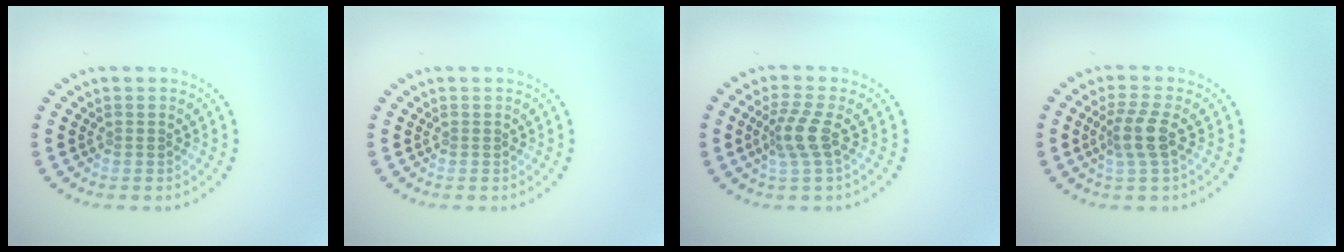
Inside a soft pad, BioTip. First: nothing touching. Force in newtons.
{"total": 0.0}
{"total": 2.9, "press": 2.2, "slide": 1.9}
{"total": 2.8, "press": 2.2, "slide": 1.7}